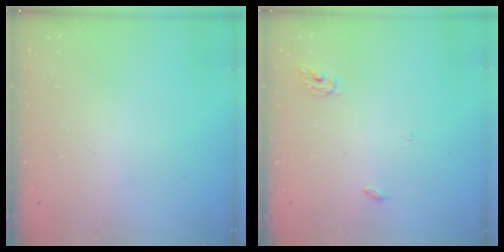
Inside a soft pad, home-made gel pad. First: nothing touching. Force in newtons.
{"total": 4.0, "press": 4.0, "slide": 0.3}